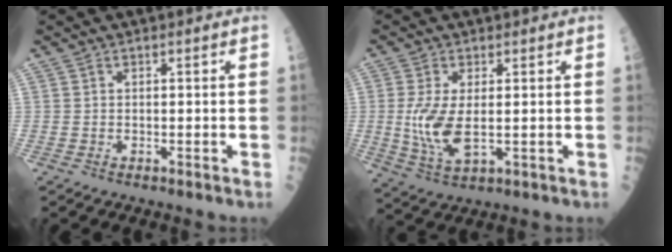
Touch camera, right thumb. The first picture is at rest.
{"total": 8.4, "force": [0.0, 3.6, 7.6], "torque": [-0.171, -0.015, 0.009]}